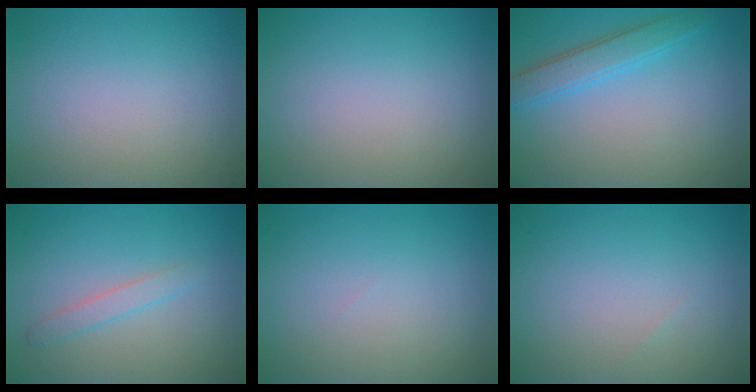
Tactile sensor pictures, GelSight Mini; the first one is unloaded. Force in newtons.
{"total": 0.0}
{"total": 3.0, "press": 3.0, "slide": 0.0}
{"total": 1.4, "press": 1.4, "slide": 0.1}
{"total": 0.0}
{"total": 0.0}